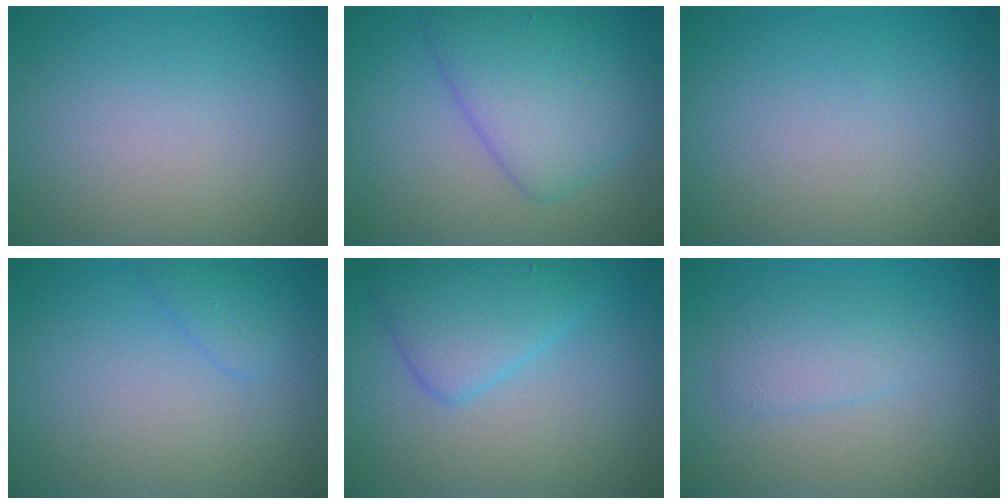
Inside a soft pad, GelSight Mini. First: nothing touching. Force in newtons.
{"total": 5.5, "press": 5.5, "slide": 0.2}
{"total": 0.0}
{"total": 1.3, "press": 1.3, "slide": 0.0}
{"total": 4.2, "press": 4.2, "slide": 0.2}
{"total": 2.1, "press": 2.1, "slide": 0.2}